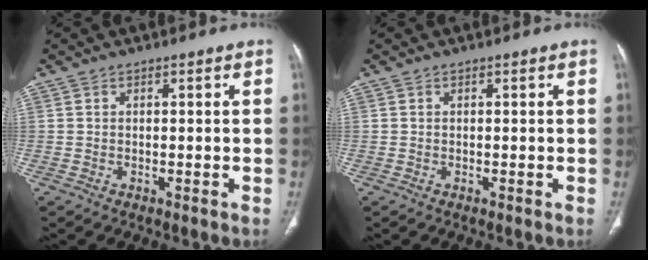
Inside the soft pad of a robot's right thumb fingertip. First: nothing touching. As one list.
[{"total": 0.0}]